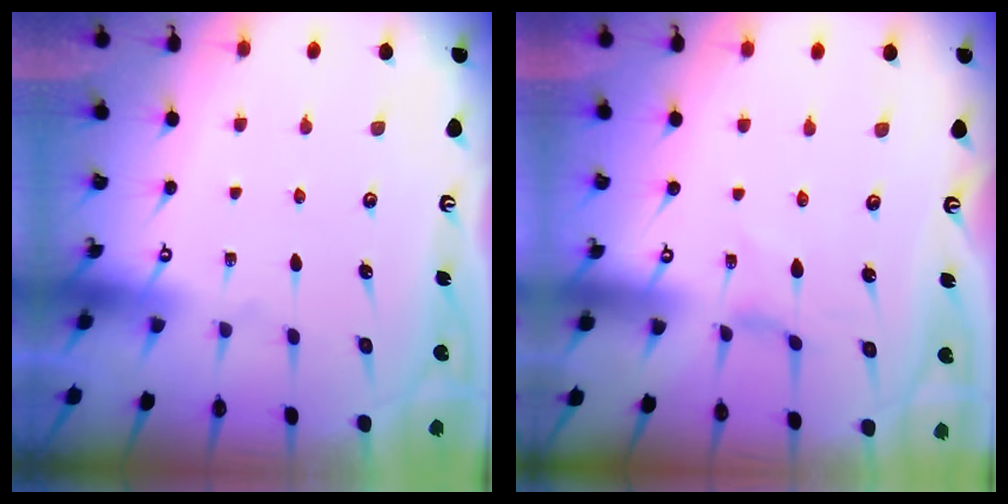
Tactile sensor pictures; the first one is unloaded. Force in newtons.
{"total": 1.1, "press": 1.1, "slide": 0.3}